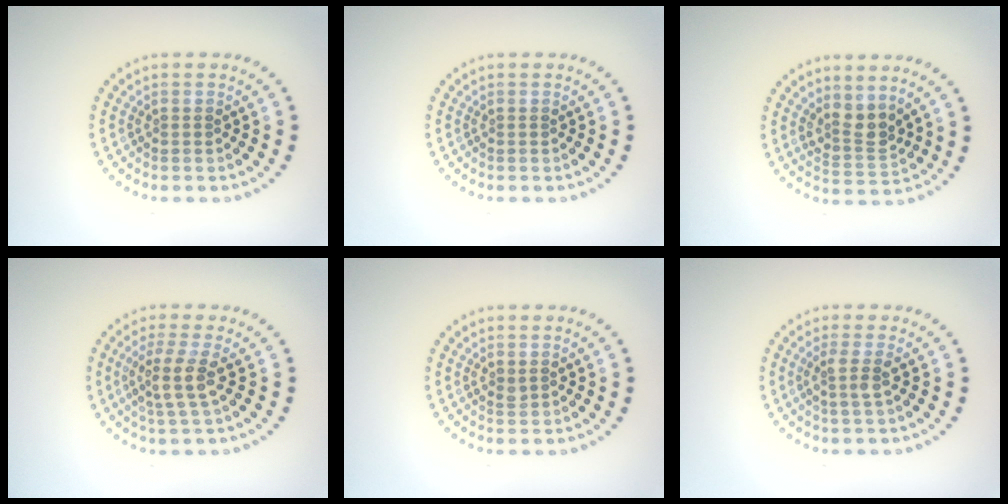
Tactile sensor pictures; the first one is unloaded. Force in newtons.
{"total": 0.0}
{"total": 2.6, "press": 2.0, "slide": 1.6}
{"total": 2.9, "press": 2.4, "slide": 1.7}
{"total": 0.5, "press": 0.5, "slide": 0.3}
{"total": 1.9, "press": 1.4, "slide": 1.2}